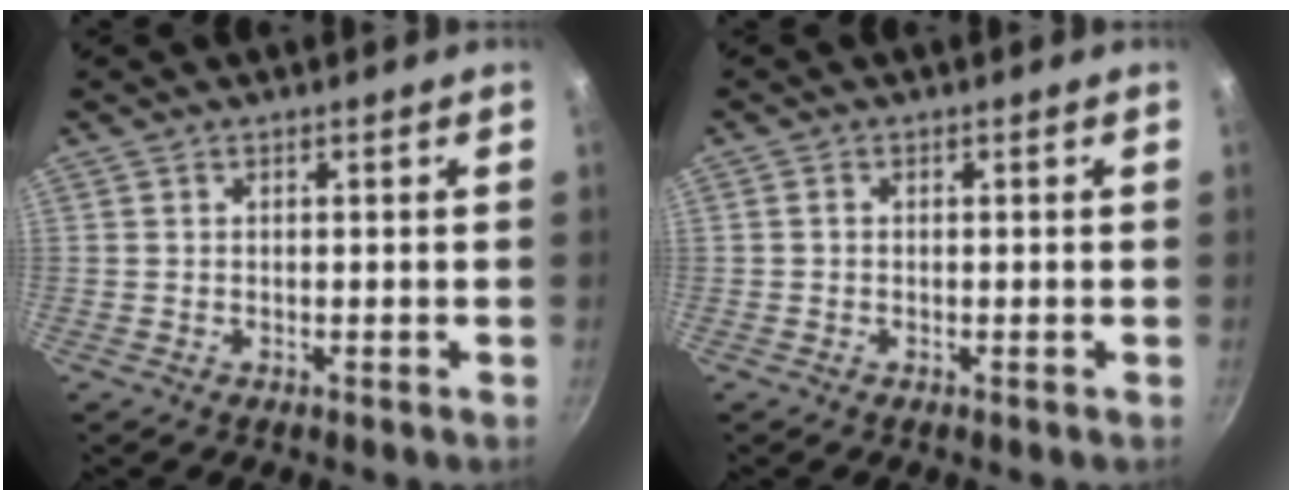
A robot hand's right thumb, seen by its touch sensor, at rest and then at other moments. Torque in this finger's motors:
{"motor_torque": [0.04, -0.05, -0.31, 0.04, -0.04]}